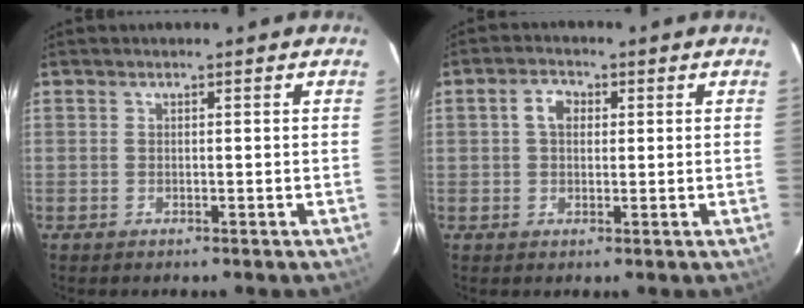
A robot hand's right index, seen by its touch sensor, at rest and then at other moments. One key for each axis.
{"total": 3.6, "fx": 0.7, "fy": 2.6, "fz": 2.4, "tx": -0.044, "ty": 0.014, "tz": 0.012}